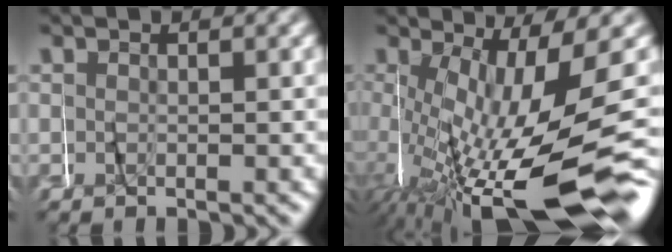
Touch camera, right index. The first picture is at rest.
{"total": 14.3, "force": [-5.2, 5.2, 12.2], "torque": [-0.219, -0.041, -0.052]}